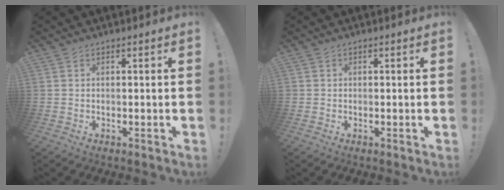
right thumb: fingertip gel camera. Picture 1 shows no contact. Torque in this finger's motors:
{"motor_torque": [-0.09, 0.01, 0.13, 0.16, -0.13]}